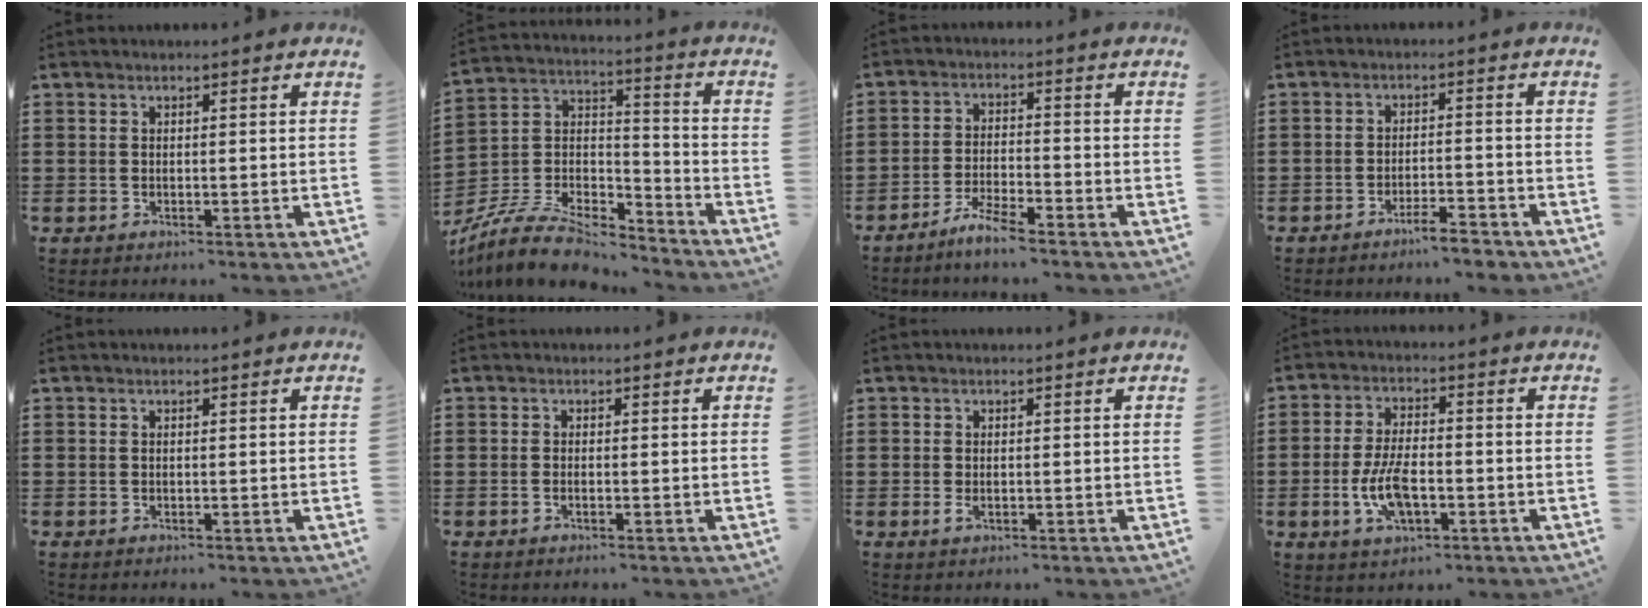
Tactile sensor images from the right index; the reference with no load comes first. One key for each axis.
{"total": 8.2, "fx": -7.3, "fy": 2.2, "fz": 3.1, "tx": -0.073, "ty": 0.003, "tz": -0.146}
{"total": 4.4, "fx": -4.1, "fy": -0.1, "fz": 1.6, "tx": -0.043, "ty": -0.003, "tz": -0.082}
{"total": 3.8, "fx": -3.5, "fy": 0.1, "fz": 1.6, "tx": -0.027, "ty": 0.002, "tz": -0.066}
{"total": 0.0}
{"total": 0.6, "fx": -0.4, "fy": -0.2, "fz": 0.4, "tx": -0.009, "ty": -0.006, "tz": -0.005}
{"total": 0.9, "fx": -0.1, "fy": 0.4, "fz": 0.8, "tx": -0.014, "ty": 0.000, "tz": -0.003}
{"total": 7.4, "fx": -2.2, "fy": 3.3, "fz": 6.2, "tx": -0.145, "ty": -0.006, "tz": -0.046}